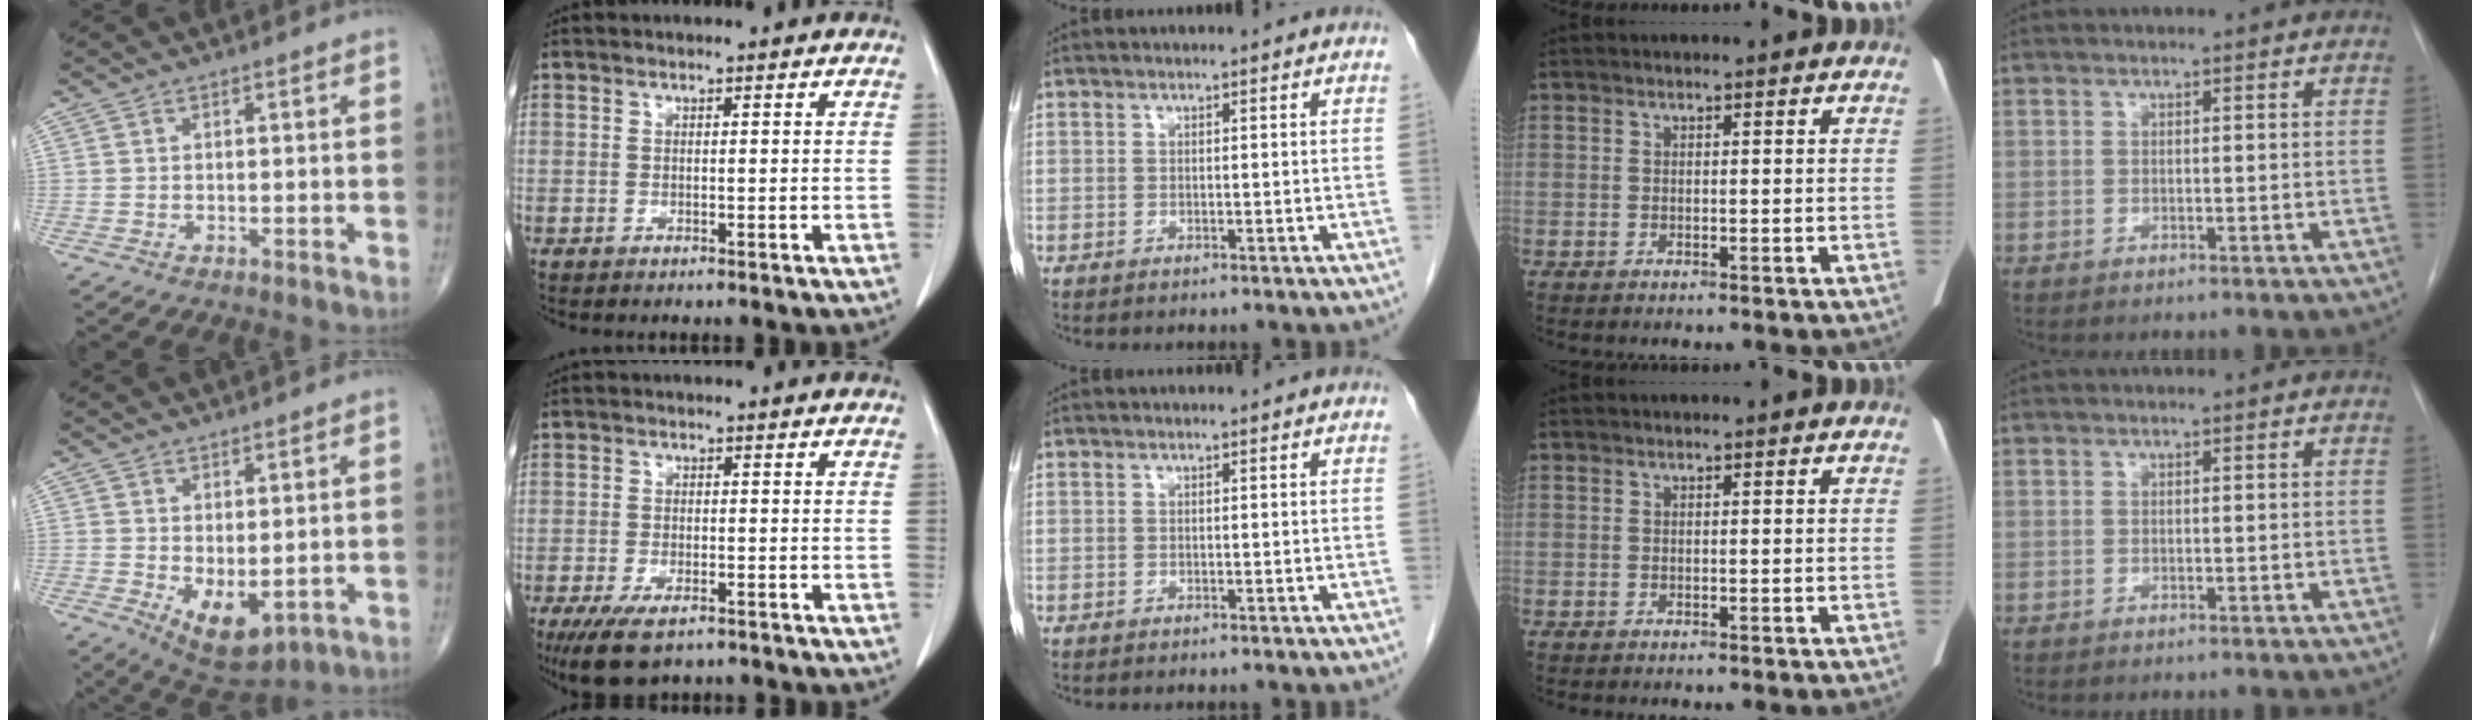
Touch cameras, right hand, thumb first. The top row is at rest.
{"thumb": {"total": 7.9, "force": [-1.3, 4.0, 6.6], "torque": [-0.091, -0.011, 0.000]}, "index": {"total": 7.1, "force": [-5.0, 2.5, 4.4], "torque": [-0.080, -0.014, -0.081]}}